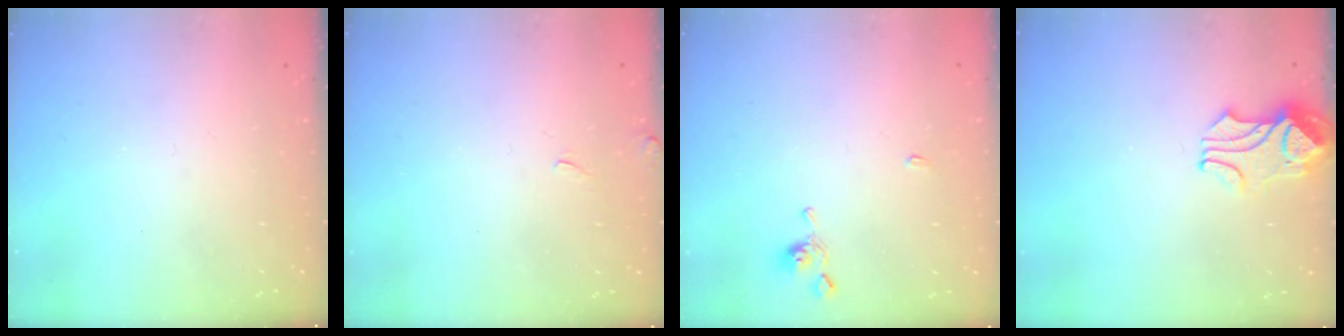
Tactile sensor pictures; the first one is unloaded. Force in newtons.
{"total": 4.0, "press": 4.0, "slide": 0.4}
{"total": 1.2, "press": 1.1, "slide": 0.5}
{"total": 2.1, "press": 2.0, "slide": 0.7}